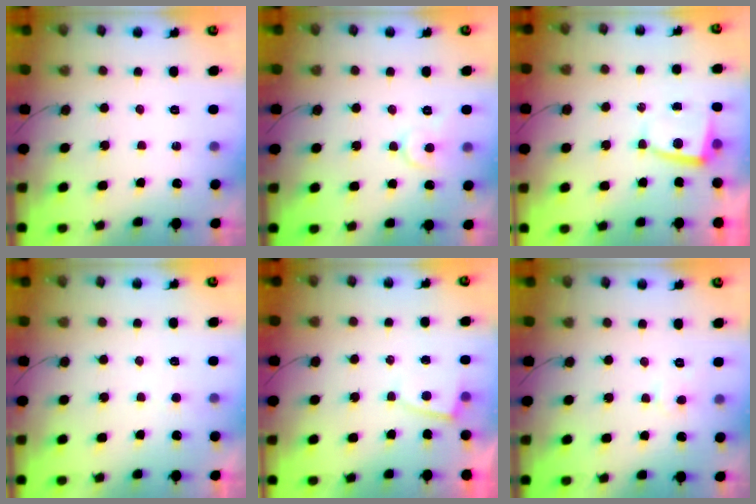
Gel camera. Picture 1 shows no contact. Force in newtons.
{"total": 6.4, "press": 6.3, "slide": 0.8}
{"total": 2.8, "press": 2.7, "slide": 0.5}
{"total": 1.6, "press": 1.6, "slide": 0.2}
{"total": 2.0, "press": 2.0, "slide": 0.3}
{"total": 2.9, "press": 2.9, "slide": 0.2}